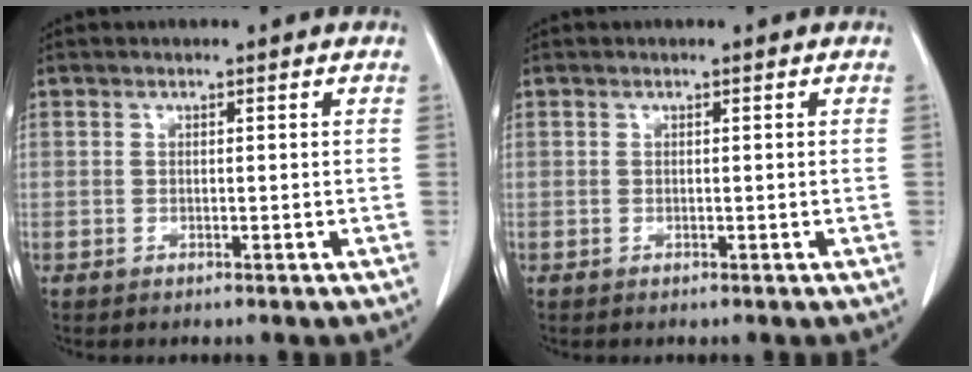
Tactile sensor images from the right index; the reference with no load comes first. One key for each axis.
{"total": 0.0}